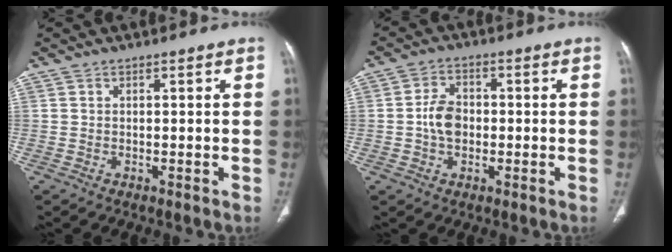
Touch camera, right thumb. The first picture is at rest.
{"total": 5.8, "force": [-0.6, 4.2, 3.9], "torque": [-0.059, 0.012, -0.015]}